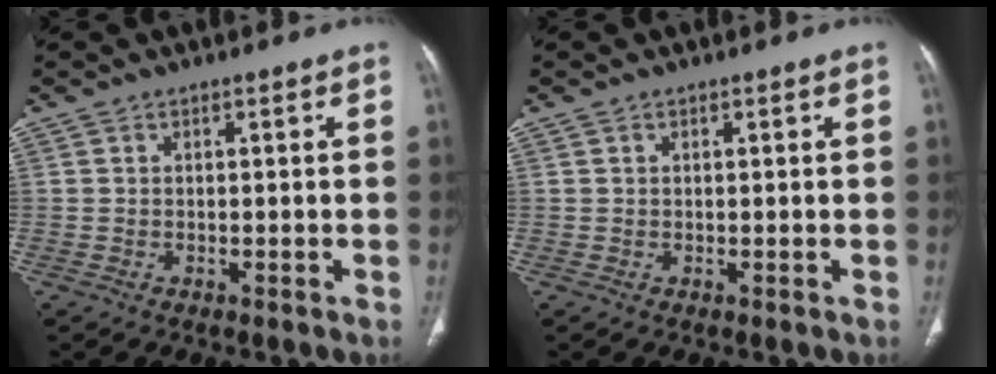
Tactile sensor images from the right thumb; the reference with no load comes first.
{"total": 0.0}